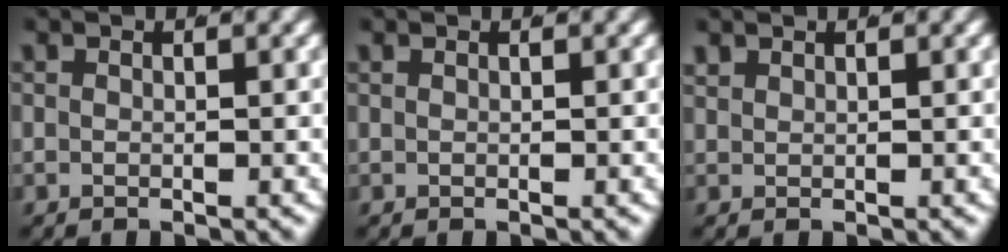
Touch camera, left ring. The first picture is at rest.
{"total": 0.0}
{"total": 0.6, "force": [0.6, 0.2, 0.1], "torque": [-0.006, -0.001, 0.018]}